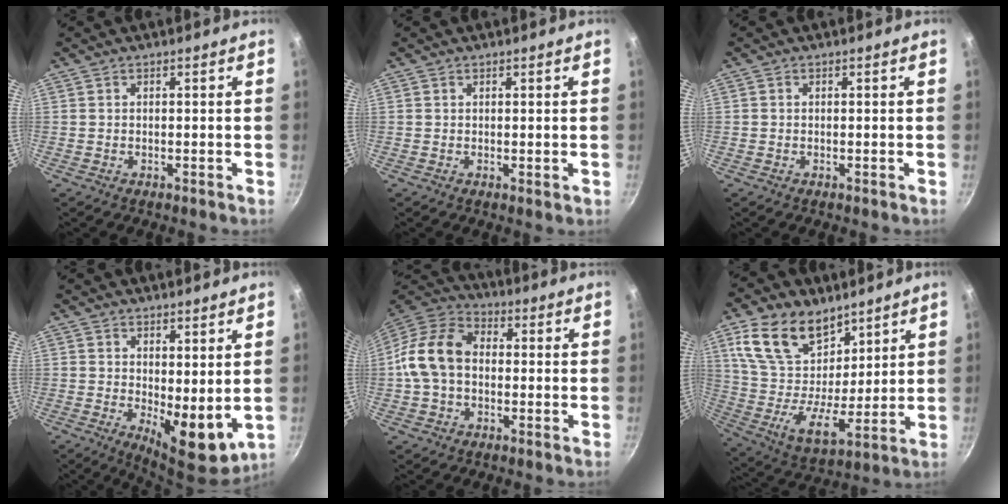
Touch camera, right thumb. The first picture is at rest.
{"total": 0.6, "force": [0.4, 0.3, 0.4], "torque": [-0.004, -0.005, 0.004]}
{"total": 0.0}
{"total": 8.8, "force": [1.0, 3.9, 7.8], "torque": [-0.092, -0.023, 0.024]}
{"total": 12.4, "force": [-0.5, 9.0, 8.5], "torque": [-0.140, 0.035, -0.029]}
{"total": 19.2, "force": [10.8, 11.8, 10.6], "torque": [-0.176, -0.059, 0.204]}